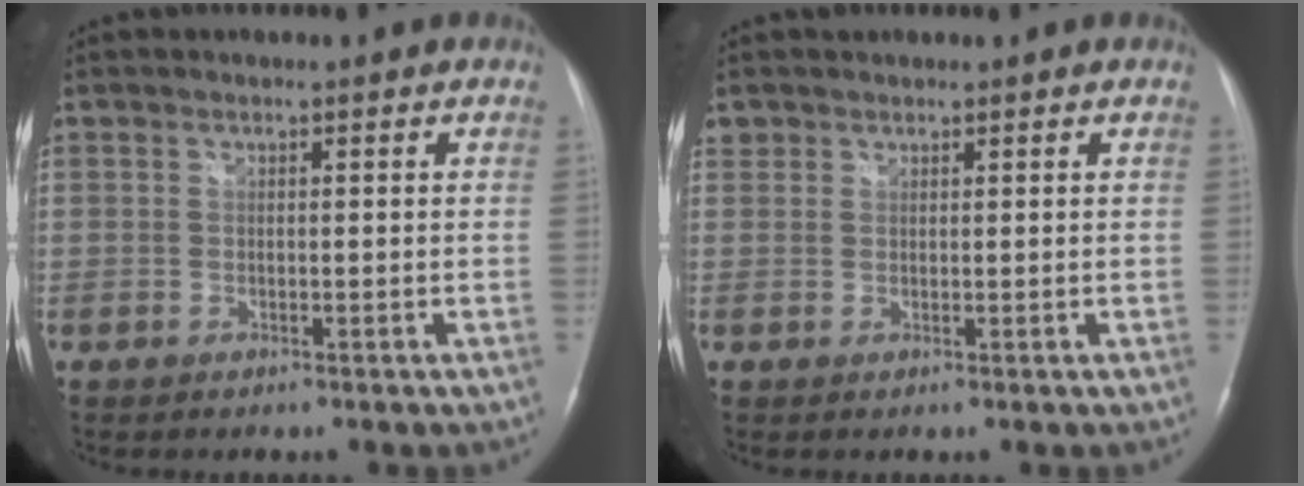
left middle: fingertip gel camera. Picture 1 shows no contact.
{"total": 1.4, "force": [1.0, 0.9, -0.2], "torque": [0.010, 0.010, 0.015]}